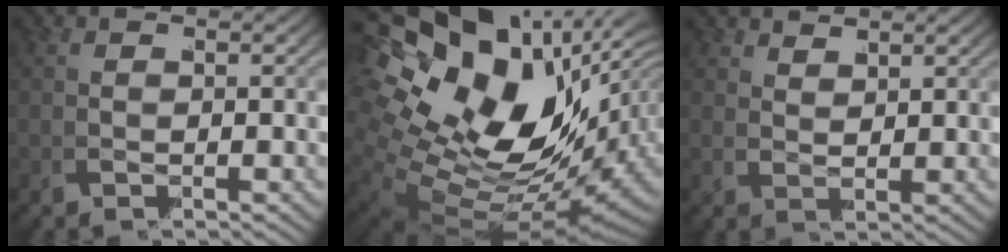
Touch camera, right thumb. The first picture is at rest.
{"total": 20.3, "force": [2.0, 13.6, 14.9], "torque": [-0.282, -0.023, 0.039]}
{"total": 2.1, "force": [2.0, -0.5, -0.6], "torque": [0.025, 0.008, 0.034]}